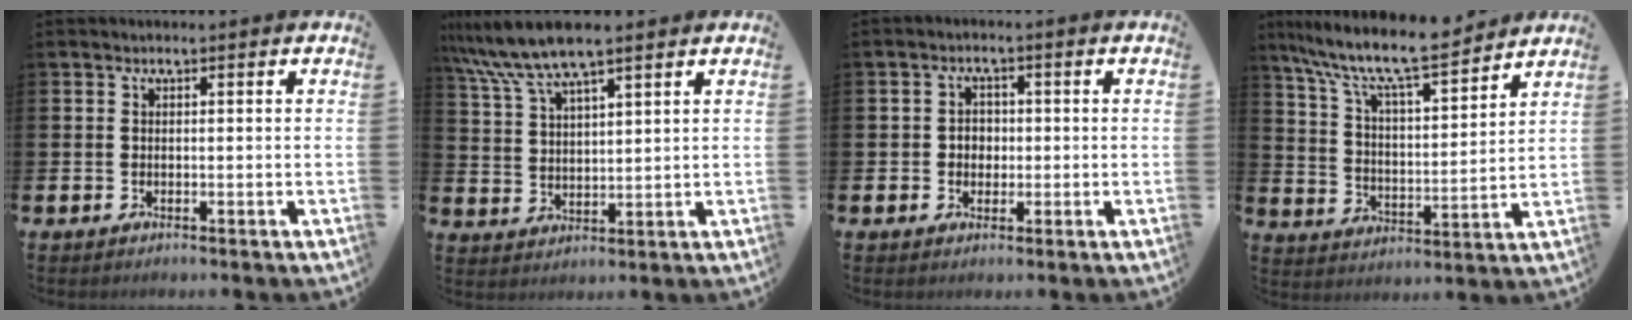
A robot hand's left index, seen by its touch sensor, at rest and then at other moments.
{"total": 8.2, "force": [7.1, 1.3, 4.0], "torque": [-0.101, -0.014, 0.129]}
{"total": 2.3, "force": [0.0, 2.2, 0.8], "torque": [-0.001, 0.001, -0.009]}
{"total": 9.8, "force": [8.9, 1.3, 3.9], "torque": [-0.106, -0.062, 0.151]}